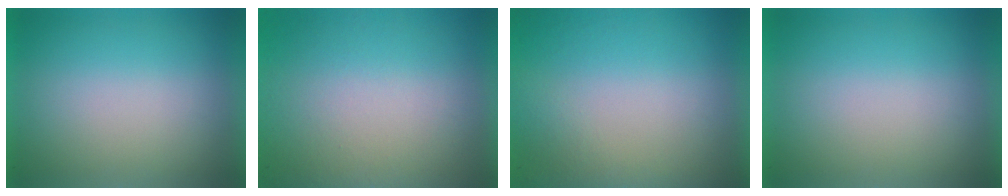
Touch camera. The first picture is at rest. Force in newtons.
{"total": 8.1}
{"total": 8.2}
{"total": 0.0}